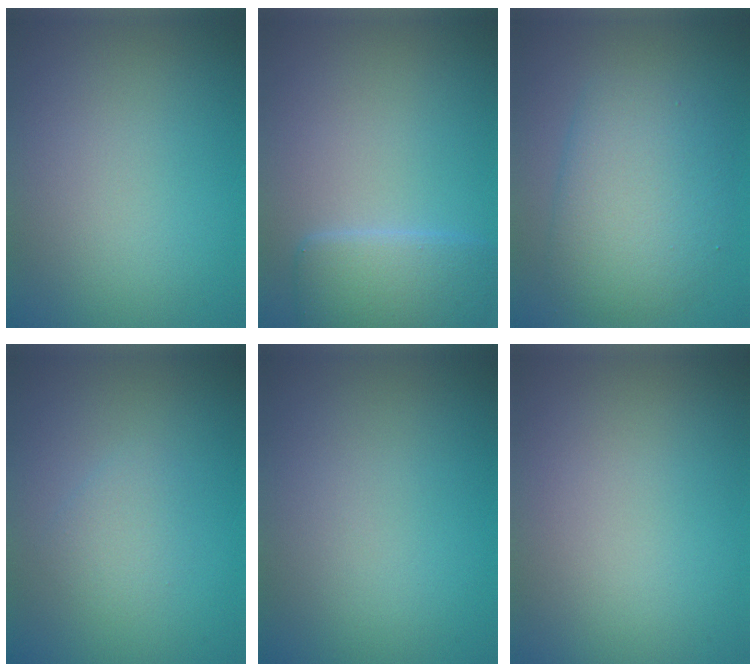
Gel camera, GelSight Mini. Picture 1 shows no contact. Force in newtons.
{"total": 3.5, "press": 3.5, "slide": 0.1}
{"total": 5.7, "press": 5.7, "slide": 0.1}
{"total": 1.5, "press": 1.5, "slide": 0.1}
{"total": 0.0}
{"total": 0.0}